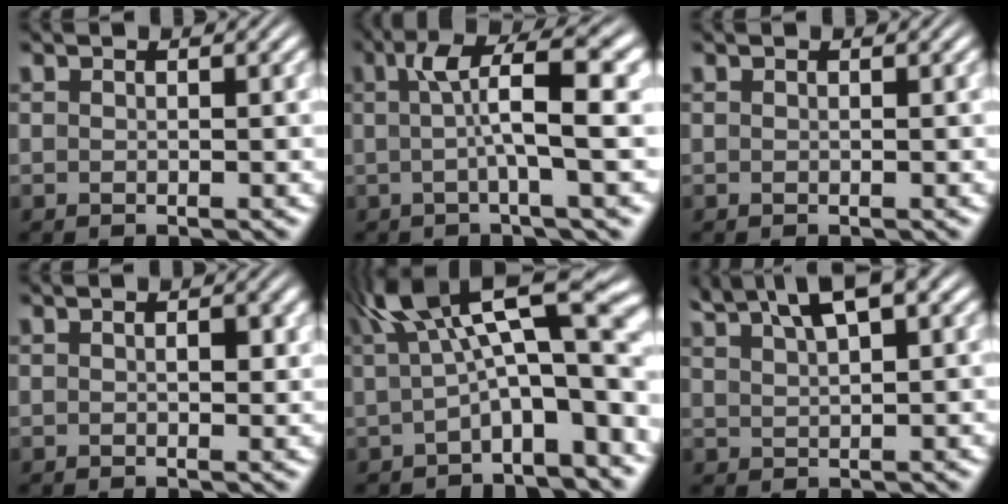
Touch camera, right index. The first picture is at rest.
{"total": 6.3, "force": [1.0, 1.1, 6.1], "torque": [-0.092, 0.015, 0.009]}
{"total": 0.0}
{"total": 1.0, "force": [0.1, 0.4, 0.9], "torque": [-0.013, -0.001, -0.001]}
{"total": 9.7, "force": [1.1, 4.4, 8.6], "torque": [-0.116, 0.010, 0.015]}
{"total": 6.3, "force": [4.6, 1.6, 4.0], "torque": [-0.067, 0.012, 0.081]}